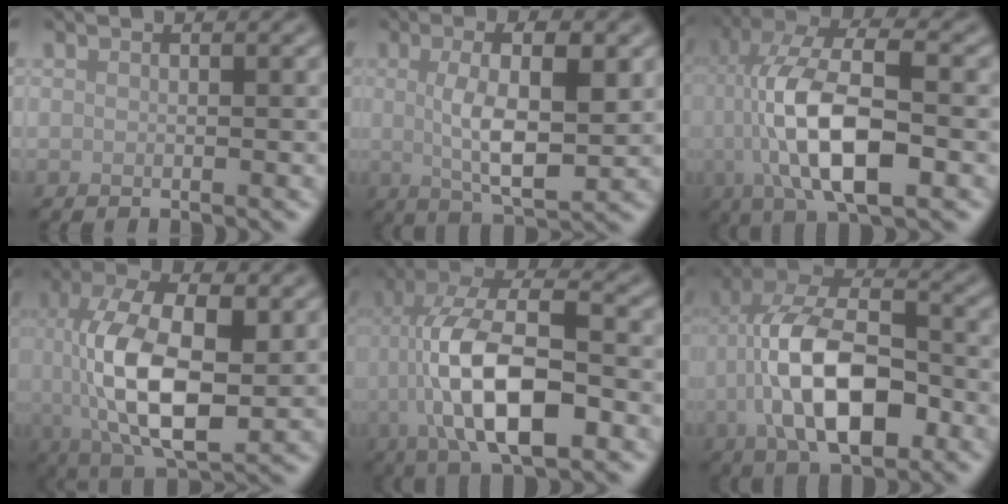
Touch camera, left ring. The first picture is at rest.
{"total": 6.9, "force": [0.8, 2.2, 6.5], "torque": [-0.111, -0.003, 0.013]}
{"total": 10.5, "force": [-1.3, 3.8, 9.7], "torque": [-0.181, 0.013, -0.027]}
{"total": 11.1, "force": [0.1, 5.4, 9.8], "torque": [-0.184, -0.004, 0.001]}
{"total": 11.1, "force": [-2.2, 4.4, 9.9], "torque": [-0.186, 0.011, -0.046]}
{"total": 10.6, "force": [-2.7, 5.2, 8.8], "torque": [-0.164, 0.009, -0.054]}